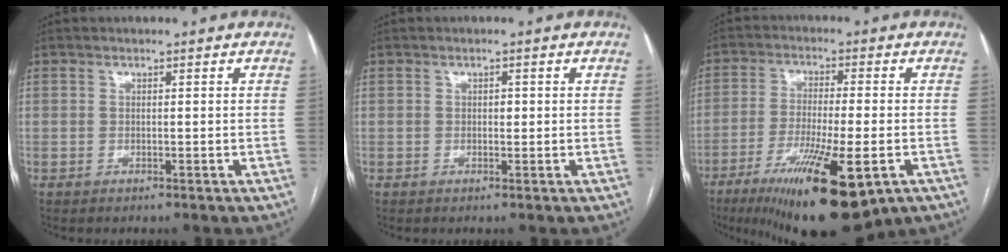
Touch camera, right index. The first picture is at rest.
{"total": 0.9, "force": [0.0, 0.6, 0.7], "torque": [-0.008, 0.002, 0.000]}
{"total": 18.0, "force": [-9.2, 3.4, 15.0], "torque": [-0.222, -0.040, -0.142]}